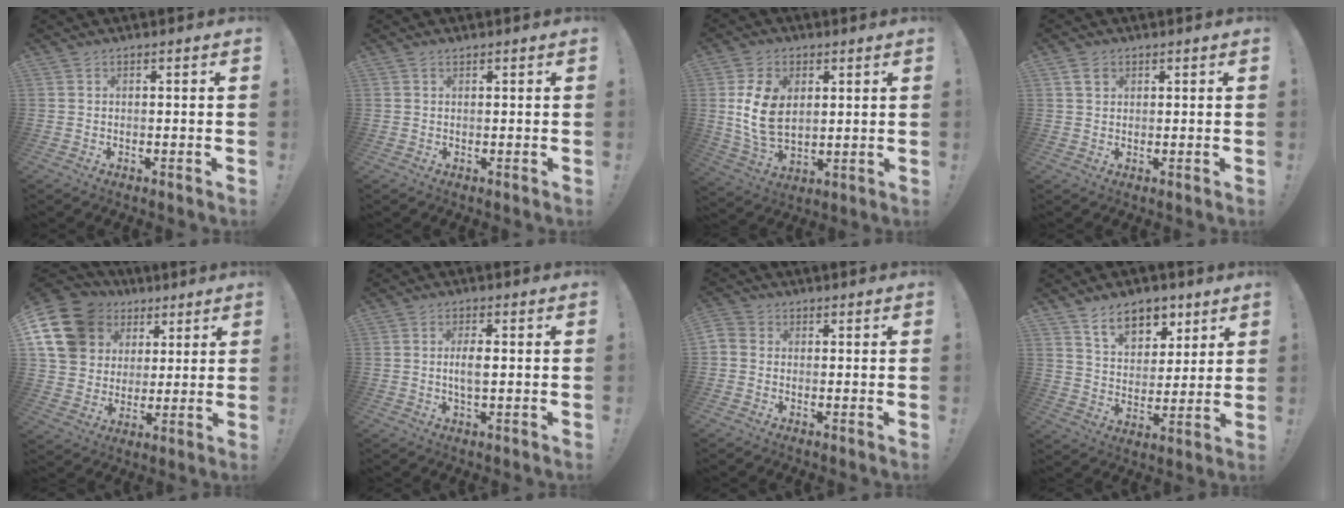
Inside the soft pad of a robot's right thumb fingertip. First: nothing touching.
{"total": 0.6, "force": [0.6, 0.0, 0.1], "torque": [0.001, -0.004, 0.011]}
{"total": 13.3, "force": [2.5, 9.2, 9.3], "torque": [-0.174, -0.005, 0.047]}
{"total": 3.0, "force": [1.5, 2.1, 1.5], "torque": [-0.021, 0.000, 0.027]}
{"total": 18.3, "force": [7.8, 14.4, 8.0], "torque": [-0.143, -0.028, 0.168]}
{"total": 4.1, "force": [-0.1, 1.3, 3.9], "torque": [-0.075, -0.007, -0.009]}
{"total": 2.7, "force": [-0.3, 2.2, 1.5], "torque": [-0.037, 0.004, -0.004]}
{"total": 12.0, "force": [8.0, 7.2, 5.4], "torque": [-0.077, -0.042, 0.148]}